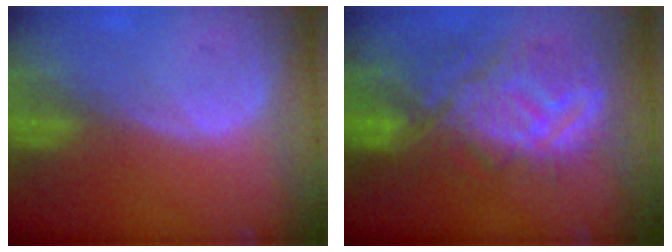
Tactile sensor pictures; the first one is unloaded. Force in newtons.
{"total": 11.2, "press": 10.4, "slide": 4.3}